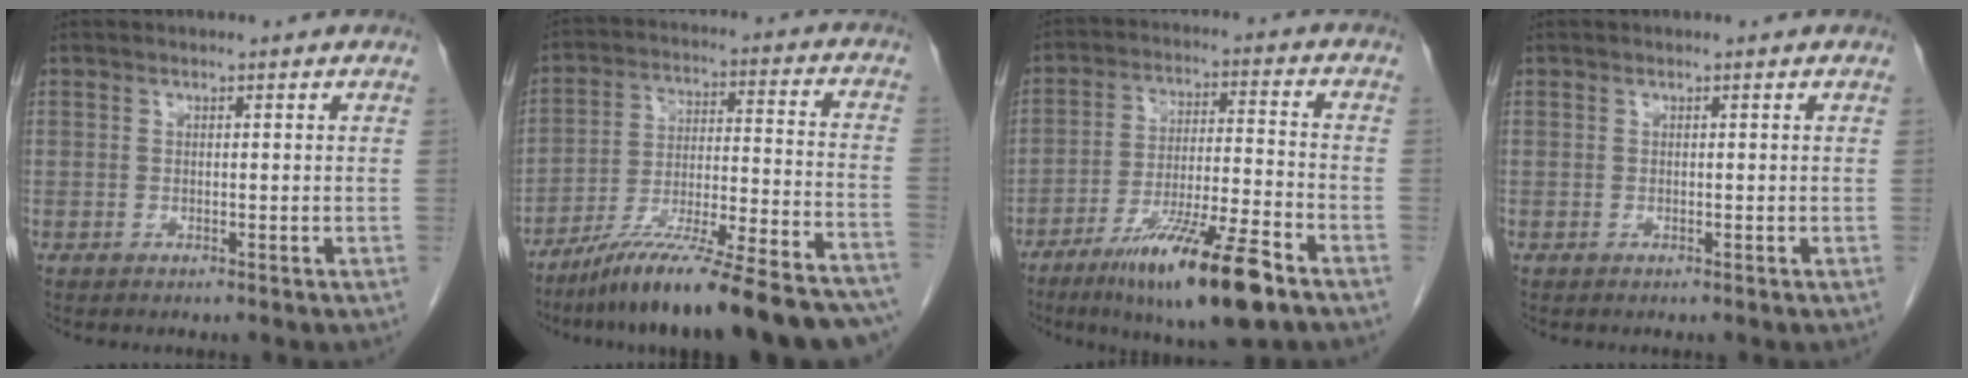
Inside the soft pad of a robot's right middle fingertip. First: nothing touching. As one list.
[{"total": 25.4, "force": [-21.4, 1.2, 13.6], "torque": [-0.155, -0.009, -0.327]}, {"total": 15.3, "force": [-9.4, 1.1, 12.0], "torque": [-0.206, -0.030, -0.159]}, {"total": 0.0}]